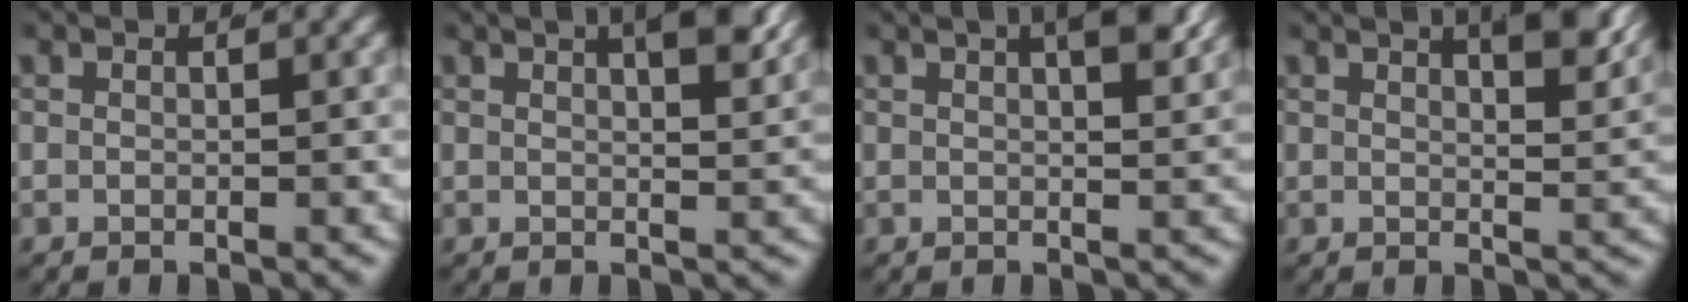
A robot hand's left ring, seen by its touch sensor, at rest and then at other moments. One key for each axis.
{"total": 5.0, "fx": 2.7, "fy": 1.3, "fz": 4.1, "tx": -0.045, "ty": 0.005, "tz": 0.040}
{"total": 4.8, "fx": 2.3, "fy": 1.3, "fz": 4.0, "tx": -0.043, "ty": 0.010, "tz": 0.030}
{"total": 4.7, "fx": 3.0, "fy": 0.6, "fz": 3.5, "tx": -0.041, "ty": -0.004, "tz": 0.049}